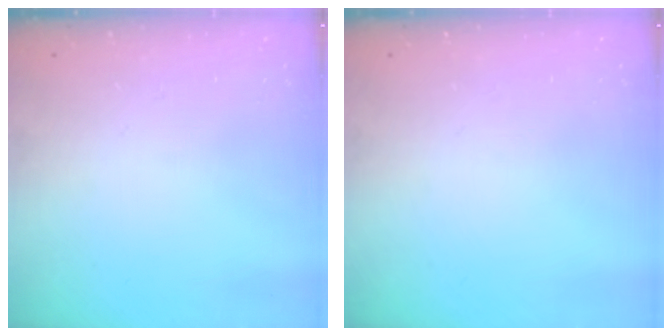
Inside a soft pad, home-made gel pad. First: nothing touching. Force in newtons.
{"total": 0.0}